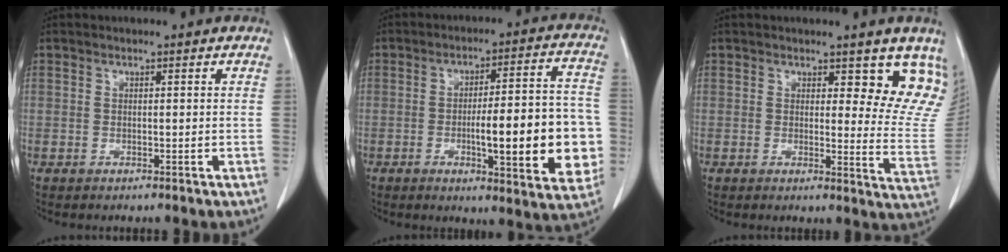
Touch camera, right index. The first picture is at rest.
{"total": 17.0, "force": [-3.2, 3.3, 16.4], "torque": [-0.195, 0.018, -0.034]}
{"total": 9.0, "force": [7.1, 3.2, 4.6], "torque": [-0.027, -0.041, 0.059]}